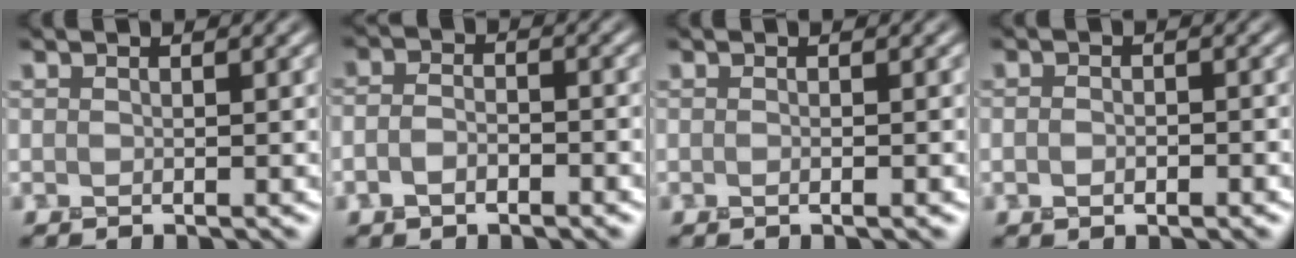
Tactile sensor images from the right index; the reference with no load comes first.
{"total": 2.4, "force": [-1.1, 1.4, 1.7], "torque": [-0.031, 0.000, -0.025]}
{"total": 1.2, "force": [-0.2, 0.4, 1.1], "torque": [-0.005, -0.003, -0.007]}
{"total": 1.8, "force": [-0.5, 1.1, 1.3], "torque": [-0.018, 0.000, -0.007]}